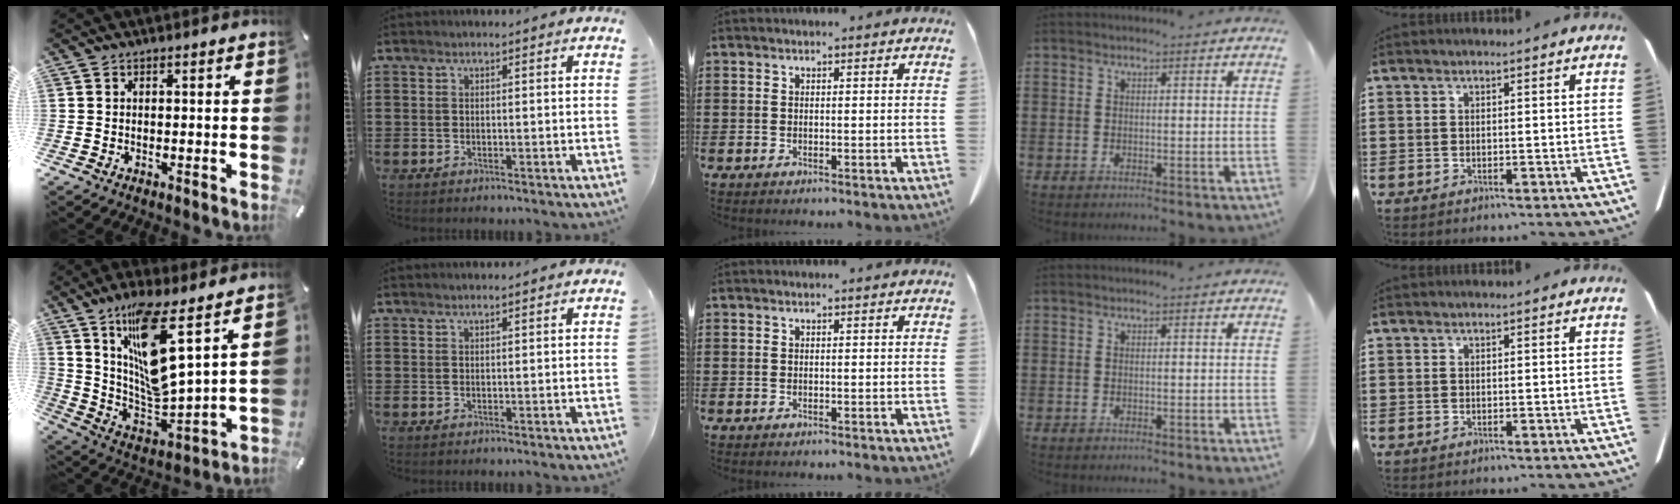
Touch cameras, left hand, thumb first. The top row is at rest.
{"thumb": {"total": 15.1, "force": [9.0, 2.7, 11.9], "torque": [-0.238, -0.068, 0.140]}, "index": {"total": 0.8, "force": [0.8, 0.0, 0.3], "torque": [-0.008, -0.001, 0.014]}}